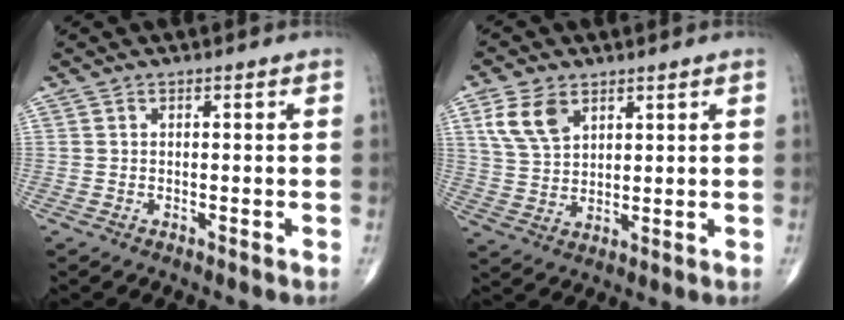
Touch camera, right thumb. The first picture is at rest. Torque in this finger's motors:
{"motor_torque": [-0.69, 0.77, 0.67, 0.39, 0.07]}